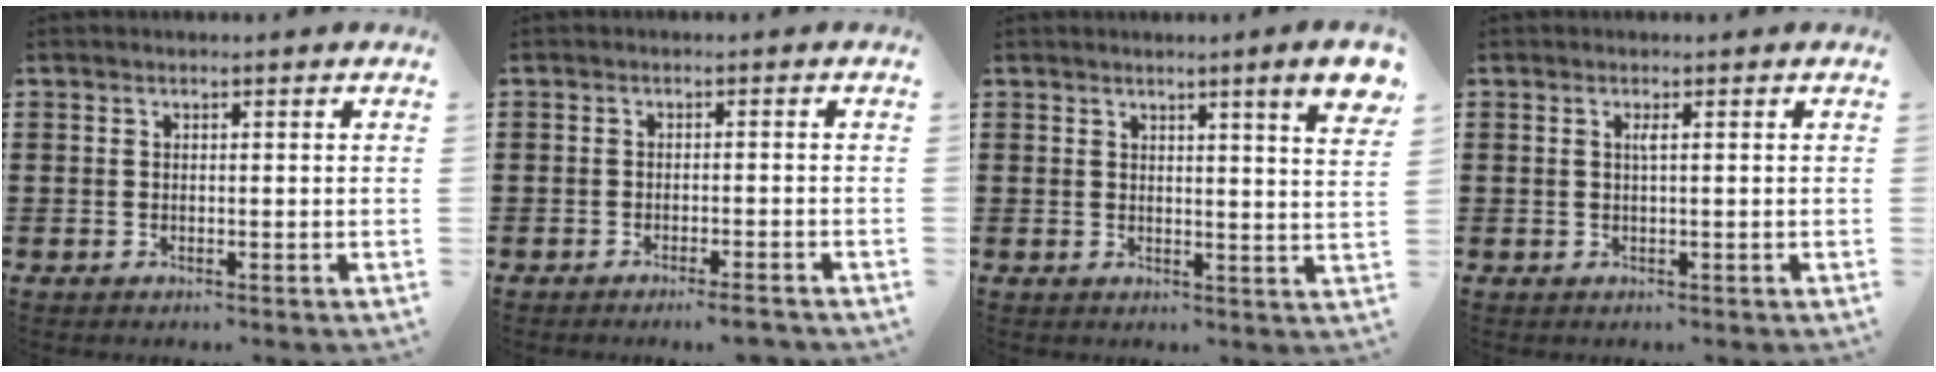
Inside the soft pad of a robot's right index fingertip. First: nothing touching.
{"total": 2.2, "force": [-1.9, -0.2, 1.0], "torque": [-0.017, 0.000, -0.037]}
{"total": 5.0, "force": [3.1, -0.4, 3.9], "torque": [-0.066, -0.017, 0.048]}
{"total": 1.0, "force": [0.2, -0.1, 1.0], "torque": [-0.018, -0.003, 0.002]}